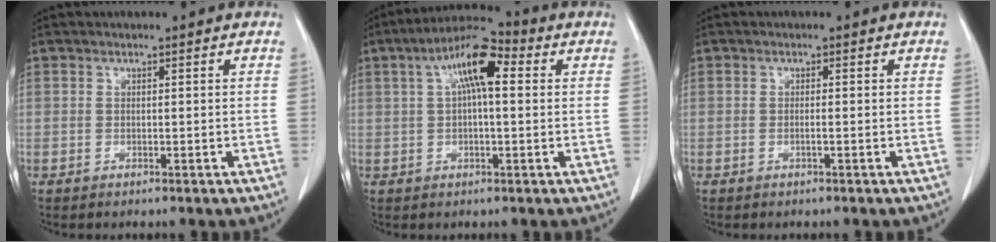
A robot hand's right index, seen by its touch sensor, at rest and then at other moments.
{"total": 9.5, "force": [2.6, 2.6, 8.7], "torque": [-0.161, 0.037, 0.040]}
{"total": 0.8, "force": [-0.2, -0.1, 0.7], "torque": [-0.015, 0.000, -0.004]}